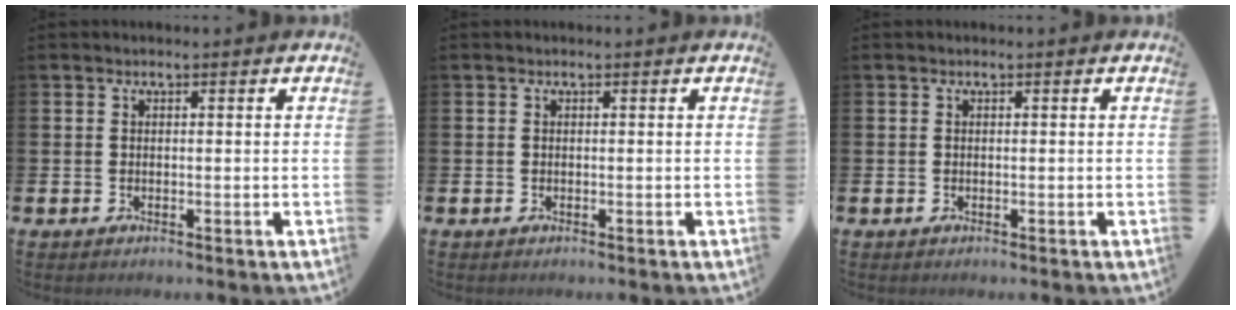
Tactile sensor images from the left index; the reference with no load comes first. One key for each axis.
{"total": 0.0}
{"total": 0.0}